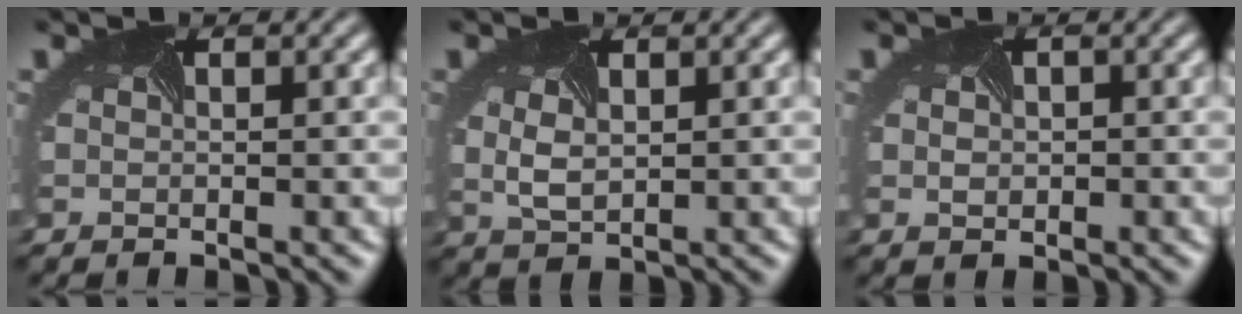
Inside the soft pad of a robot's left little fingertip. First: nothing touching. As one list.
[{"total": 1.8, "force": [0.5, 1.0, 1.4], "torque": [-0.041, -0.003, 0.014]}, {"total": 1.3, "force": [-0.2, 1.1, 0.7], "torque": [-0.012, 0.004, 0.006]}]